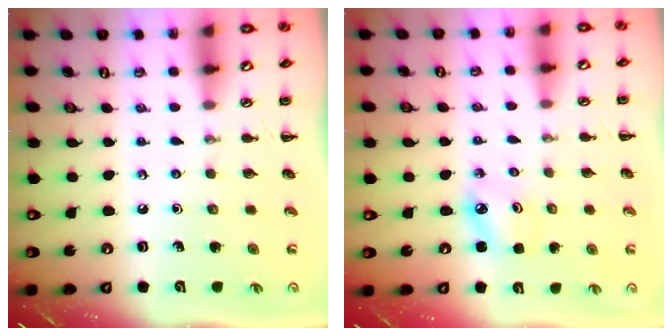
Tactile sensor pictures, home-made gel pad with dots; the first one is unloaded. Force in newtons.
{"total": 3.4, "press": 3.3, "slide": 0.7}